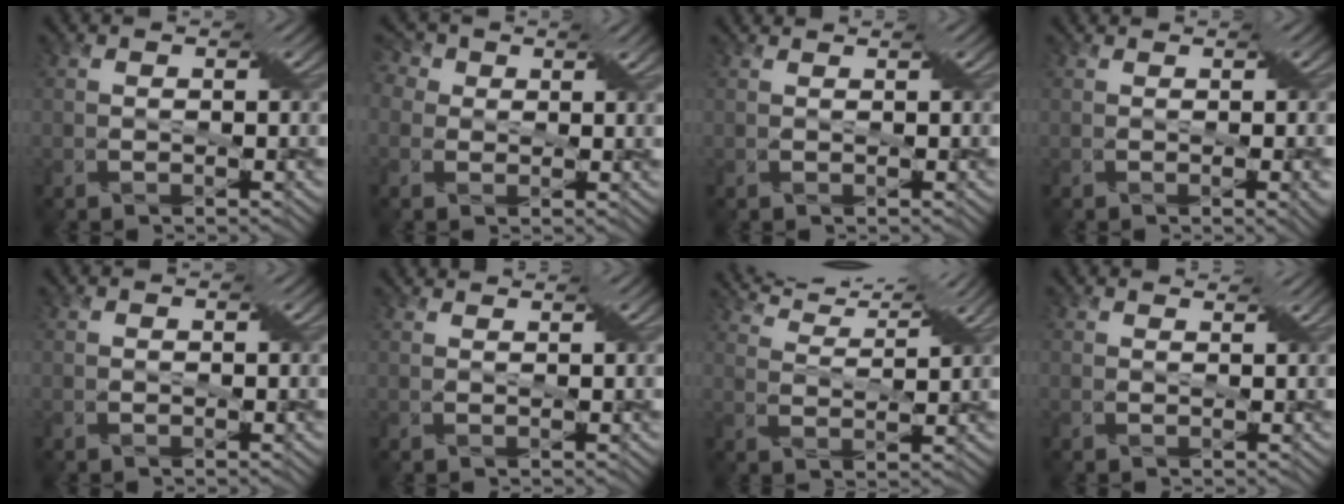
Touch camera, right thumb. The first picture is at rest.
{"total": 5.4, "force": [2.4, 4.0, 2.7], "torque": [-0.078, 0.022, 0.009]}
{"total": 0.9, "force": [0.9, -0.2, 0.3], "torque": [-0.009, 0.002, 0.012]}
{"total": 2.9, "force": [0.2, 1.3, 2.6], "torque": [-0.033, -0.007, 0.001]}
{"total": 0.0}
{"total": 1.5, "force": [1.5, -0.3, 0.4], "torque": [-0.016, 0.003, 0.018]}
{"total": 8.0, "force": [7.5, 0.0, 2.8], "torque": [-0.084, 0.004, 0.131]}
{"total": 1.0, "force": [1.0, 0.0, 0.4], "torque": [-0.010, 0.002, 0.012]}